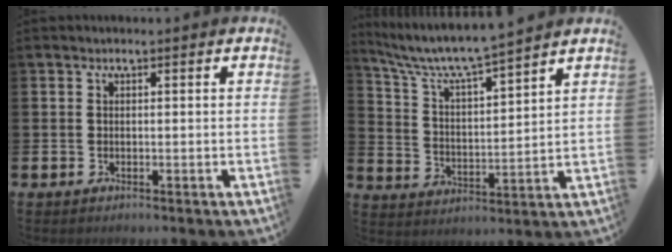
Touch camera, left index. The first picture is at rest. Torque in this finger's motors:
{"motor_torque": [0.75, -0.87, 0.84, 0.21]}